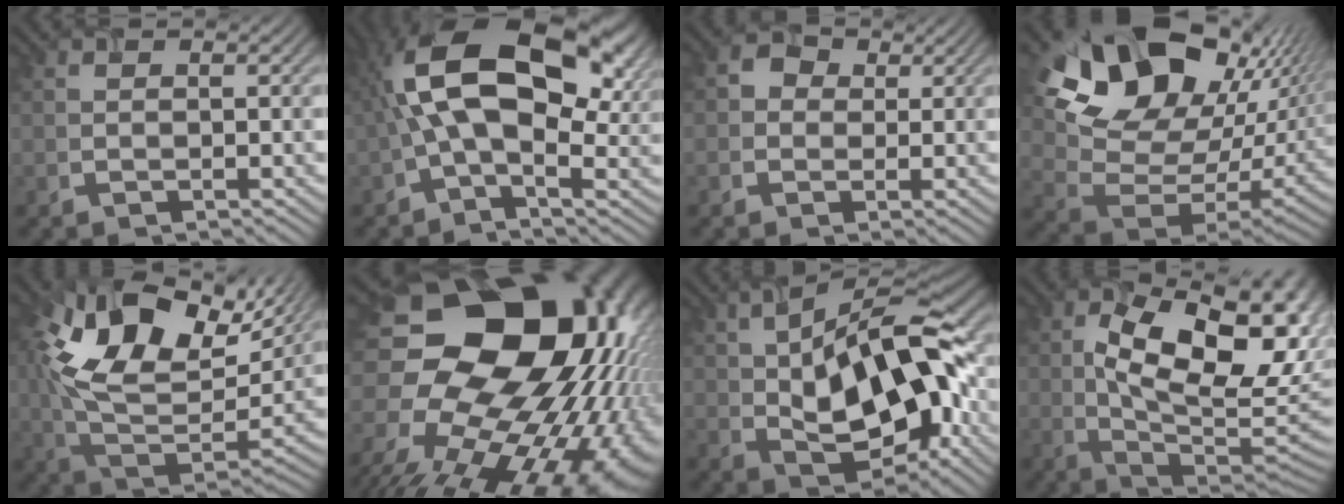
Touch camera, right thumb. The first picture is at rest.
{"total": 15.8, "force": [2.8, 8.3, 13.2], "torque": [-0.243, 0.016, 0.041]}
{"total": 2.0, "force": [-0.1, 2.0, 0.1], "torque": [0.001, 0.001, -0.005]}
{"total": 18.5, "force": [9.1, 12.0, 10.7], "torque": [-0.200, 0.003, 0.188]}
{"total": 18.8, "force": [5.9, 11.4, 13.7], "torque": [-0.308, 0.004, 0.114]}
{"total": 22.6, "force": [-1.9, 17.1, 14.7], "torque": [-0.265, -0.024, -0.051]}
{"total": 16.3, "force": [0.3, 8.5, 13.9], "torque": [-0.233, 0.010, -0.002]}
{"total": 15.9, "force": [2.0, 8.9, 13.1], "torque": [-0.186, -0.006, 0.035]}